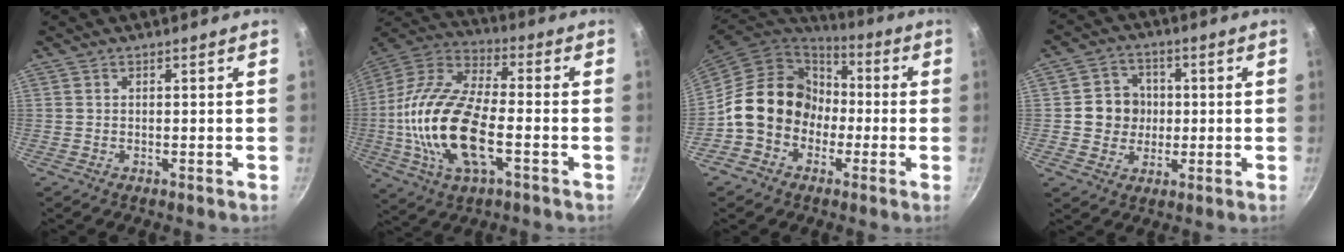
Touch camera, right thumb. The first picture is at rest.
{"total": 21.5, "force": [-4.0, 10.0, 18.6], "torque": [-0.362, 0.027, -0.091]}
{"total": 15.9, "force": [-1.9, 13.6, 8.0], "torque": [-0.088, 0.050, -0.038]}
{"total": 8.7, "force": [0.2, 8.0, 3.4], "torque": [-0.020, 0.011, -0.005]}